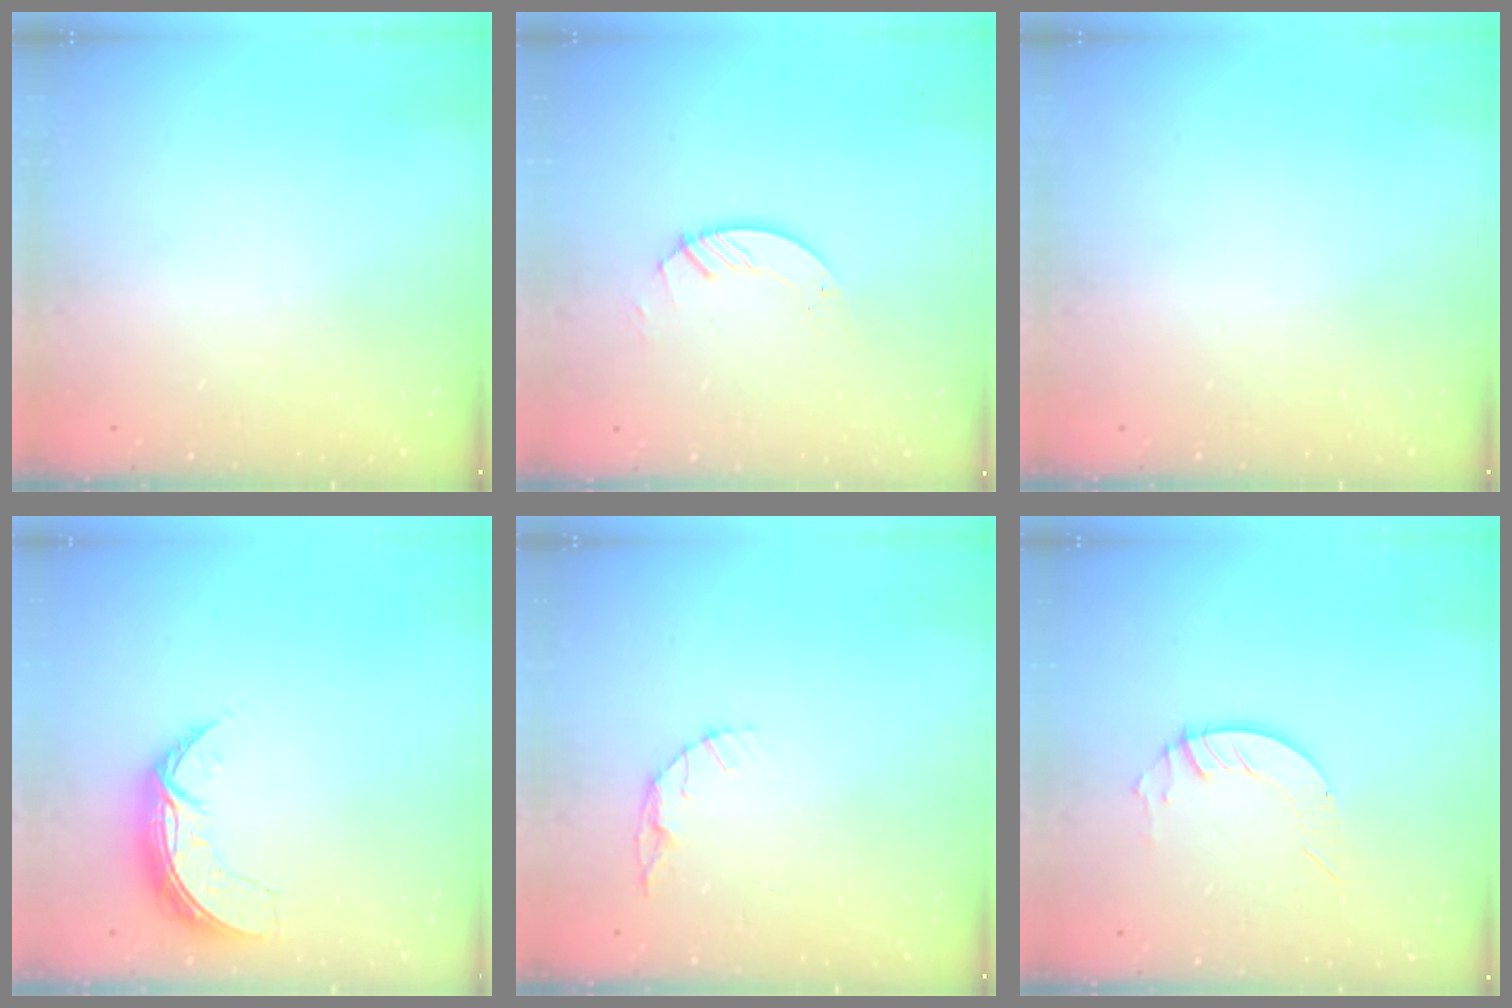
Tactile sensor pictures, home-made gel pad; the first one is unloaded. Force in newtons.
{"total": 3.3, "press": 3.3, "slide": 0.1}
{"total": 0.0}
{"total": 7.3, "press": 7.3, "slide": 0.6}
{"total": 3.5, "press": 3.5, "slide": 0.4}
{"total": 5.2, "press": 5.2, "slide": 0.3}